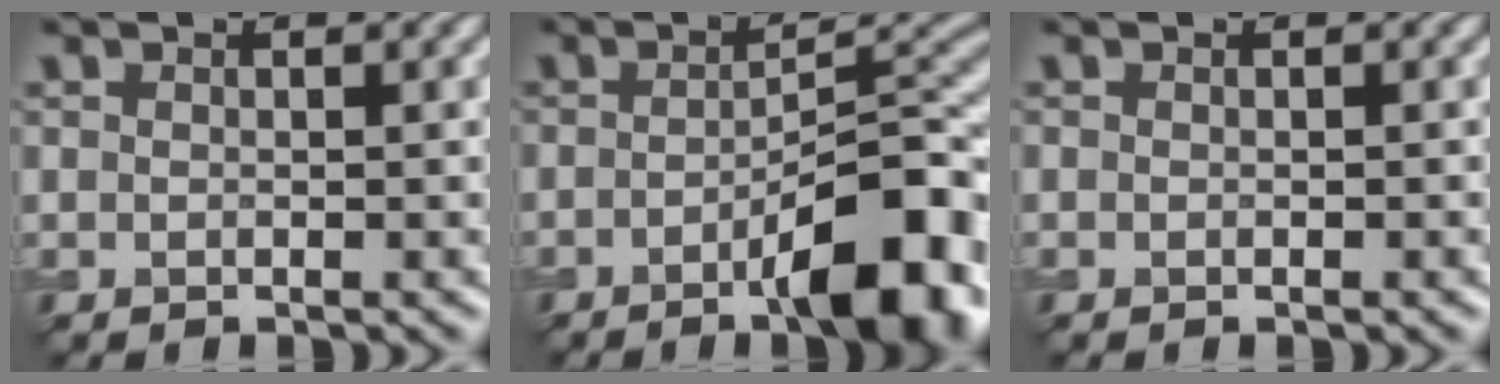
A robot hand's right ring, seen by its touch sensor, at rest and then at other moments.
{"total": 9.2, "force": [-3.8, 2.4, 8.1], "torque": [-0.103, 0.011, -0.047]}
{"total": 0.0}